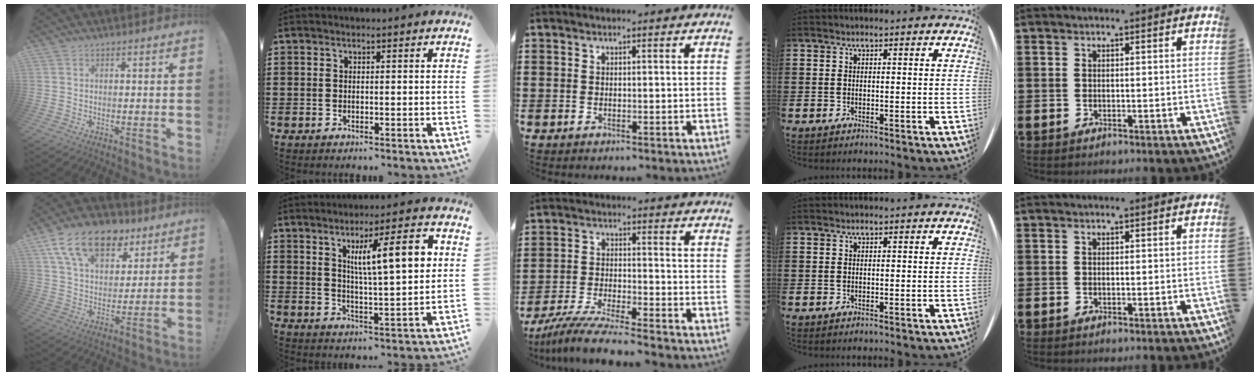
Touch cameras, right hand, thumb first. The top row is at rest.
{"thumb": {"total": 18.4, "force": [10.8, 10.5, 10.6], "torque": [-0.181, -0.052, 0.195]}, "index": {"total": 10.4, "force": [3.5, 2.2, 9.6], "torque": [-0.162, 0.000, 0.052]}, "middle": {"total": 6.7, "force": [-6.2, -0.2, 2.5], "torque": [-0.056, -0.012, -0.120]}}